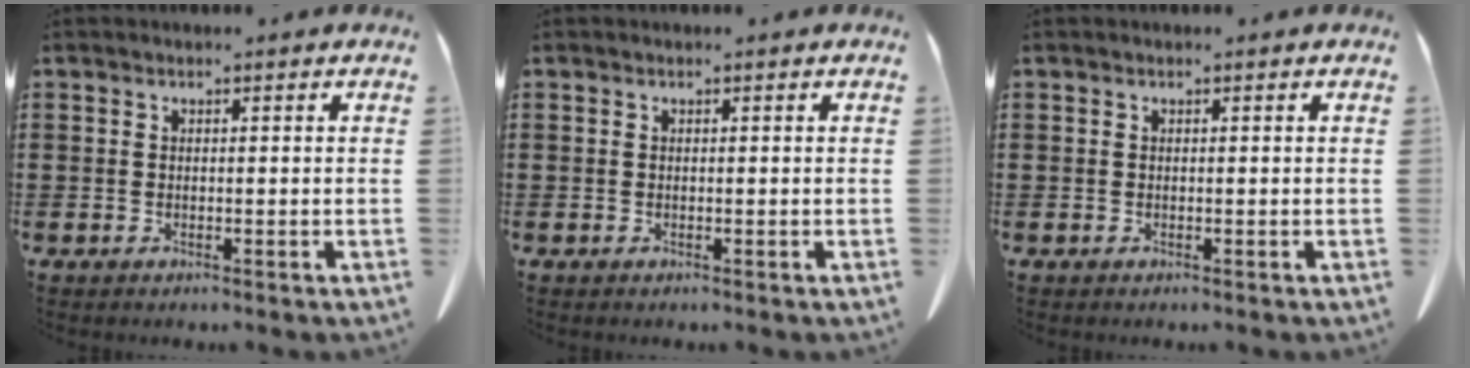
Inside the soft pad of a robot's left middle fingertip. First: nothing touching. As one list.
[{"total": 0.0}, {"total": 0.0}]